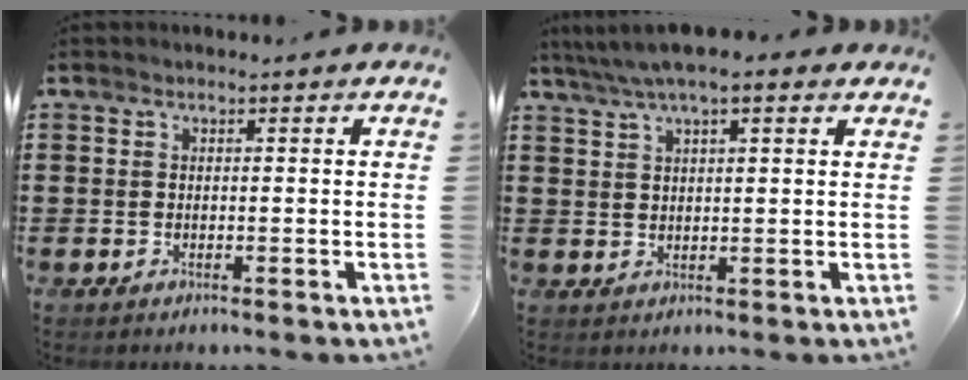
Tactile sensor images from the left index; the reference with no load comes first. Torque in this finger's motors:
{"motor_torque": [2.14, 0.00, 0.55, 0.06]}